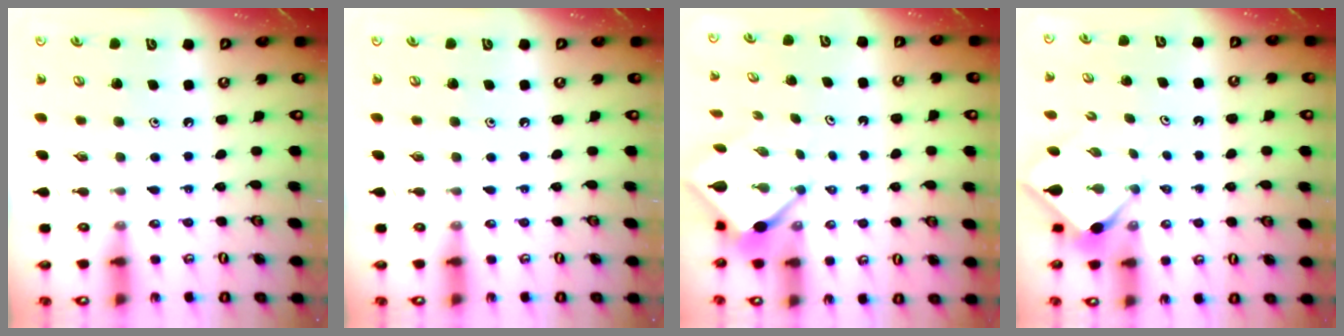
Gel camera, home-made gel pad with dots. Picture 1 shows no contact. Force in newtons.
{"total": 0.0}
{"total": 3.3, "press": 3.3, "slide": 0.2}
{"total": 3.0, "press": 2.9, "slide": 0.4}